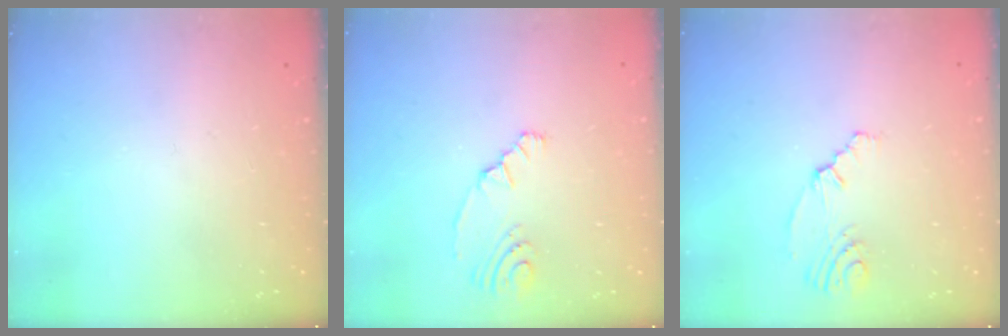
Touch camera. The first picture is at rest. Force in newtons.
{"total": 5.4, "press": 2.2, "slide": 4.9}
{"total": 4.0, "press": 2.2, "slide": 3.3}